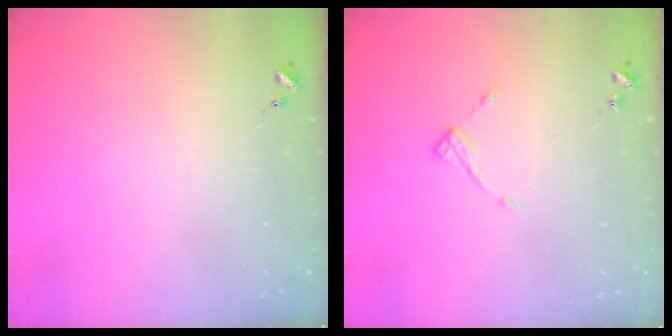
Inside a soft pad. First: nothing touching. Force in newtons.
{"total": 7.1, "press": 7.1, "slide": 0.5}